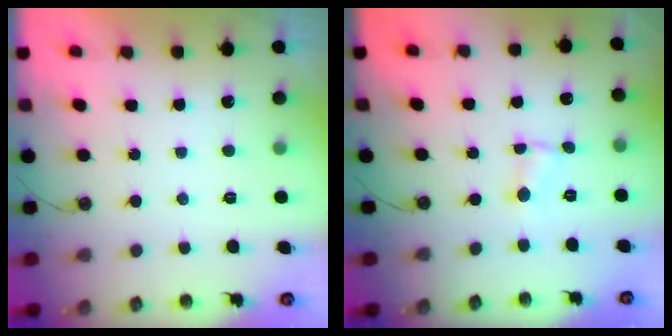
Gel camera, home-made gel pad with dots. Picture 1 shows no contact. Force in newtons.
{"total": 0.5, "press": 0.5, "slide": 0.1}